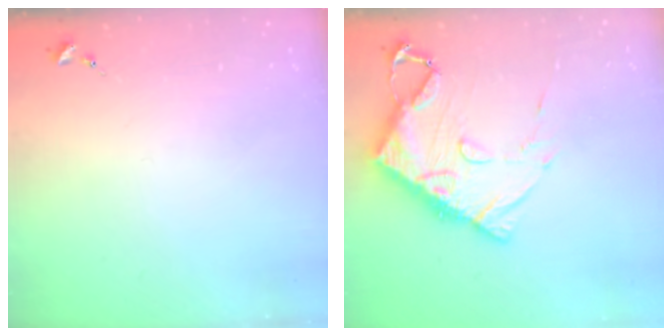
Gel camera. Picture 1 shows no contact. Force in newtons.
{"total": 14.3, "press": 14.2, "slide": 1.3}